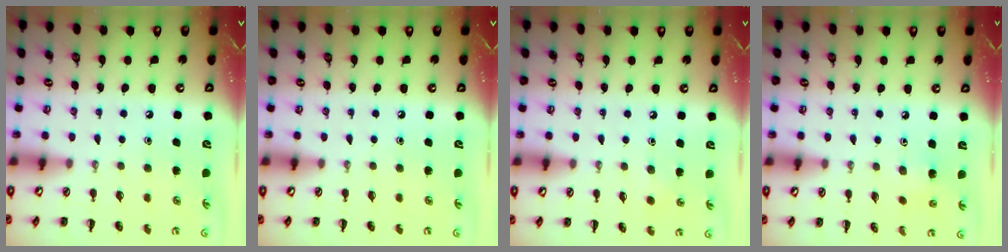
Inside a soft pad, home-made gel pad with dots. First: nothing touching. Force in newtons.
{"total": 0.0}
{"total": 1.7, "press": 1.6, "slide": 0.6}
{"total": 3.7, "press": 3.5, "slide": 1.1}